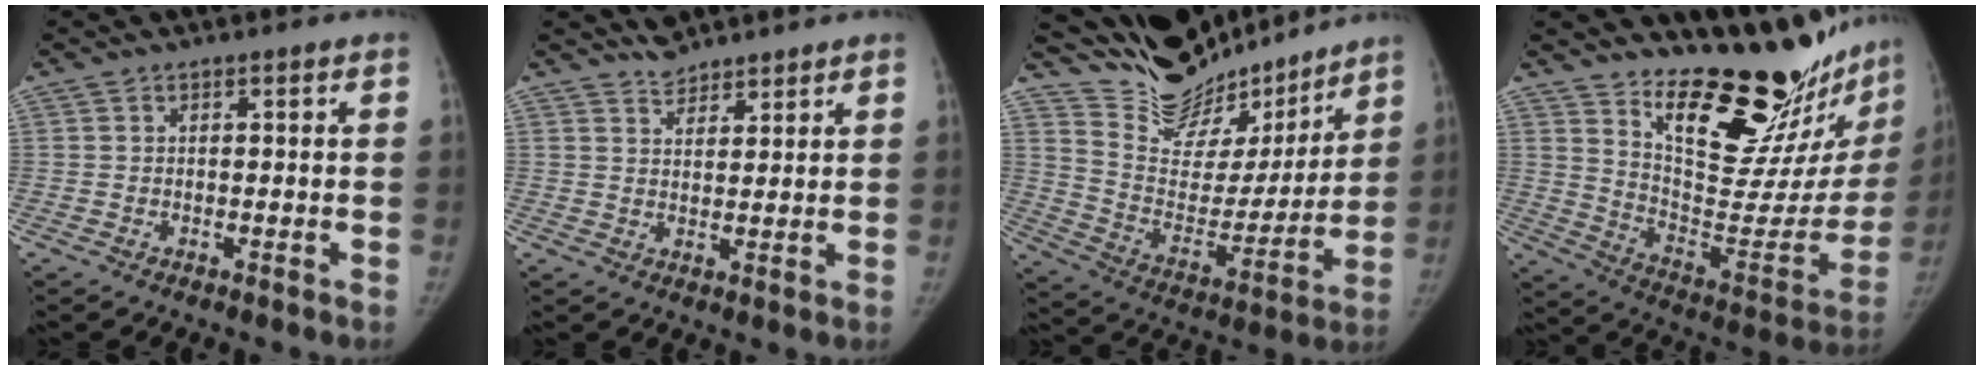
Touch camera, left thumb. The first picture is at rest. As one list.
[{"total": 3.9, "force": [3.7, 1.3, 0.4], "torque": [0.008, -0.017, 0.063]}, {"total": 21.6, "force": [19.6, 7.0, 5.7], "torque": [-0.051, -0.122, 0.323]}, {"total": 26.1, "force": [21.8, 7.0, 12.5], "torque": [-0.134, -0.193, 0.318]}]